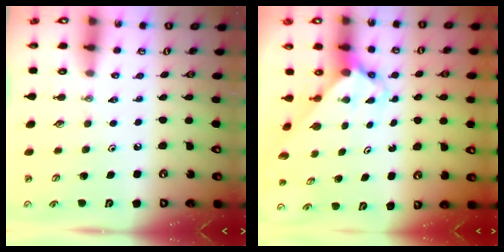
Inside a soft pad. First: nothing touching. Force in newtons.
{"total": 3.5, "press": 3.5, "slide": 0.3}